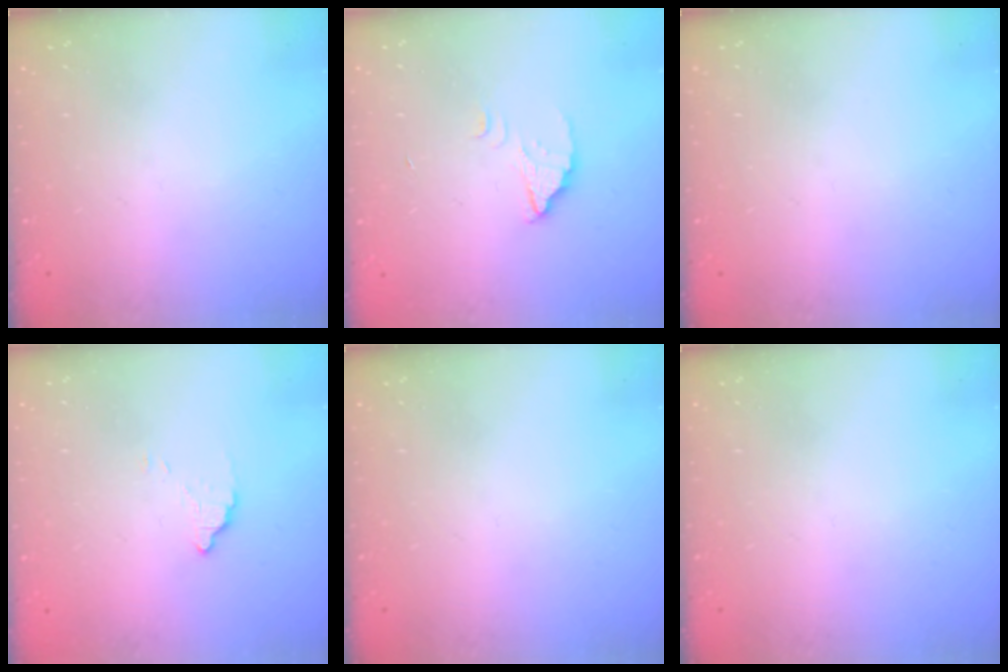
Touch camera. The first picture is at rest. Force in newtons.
{"total": 2.4, "press": 2.4, "slide": 0.1}
{"total": 0.0}
{"total": 2.5, "press": 2.5, "slide": 0.1}
{"total": 0.0}
{"total": 0.0}